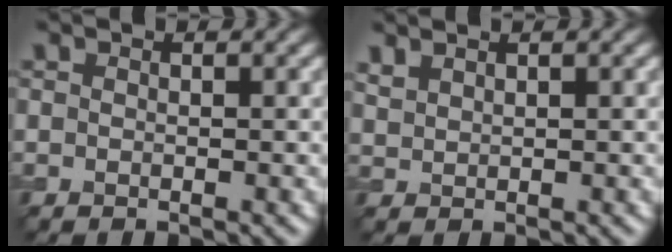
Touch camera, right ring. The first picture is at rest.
{"total": 1.3, "force": [1.2, 0.2, 0.2], "torque": [-0.011, 0.004, 0.031]}